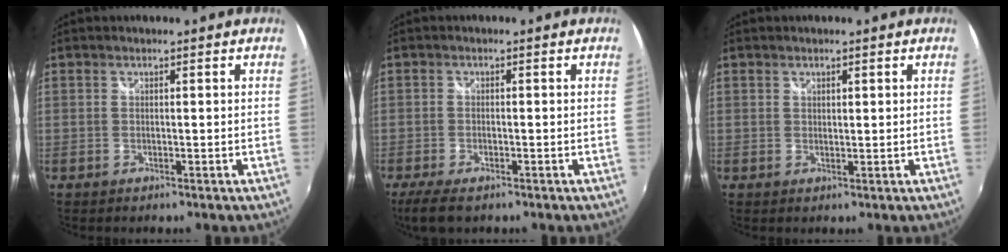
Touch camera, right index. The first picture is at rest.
{"total": 5.1, "force": [-3.5, 1.8, 3.3], "torque": [-0.077, -0.019, -0.061]}
{"total": 0.9, "force": [0.7, 0.5, 0.3], "torque": [0.000, 0.000, 0.011]}